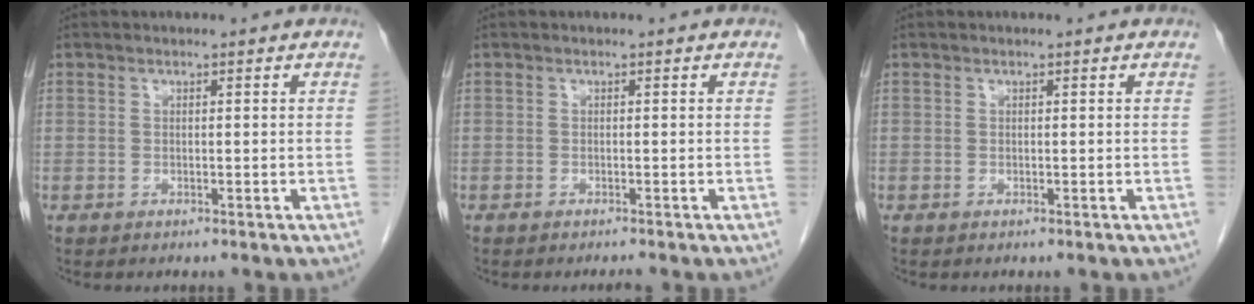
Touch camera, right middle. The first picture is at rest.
{"total": 0.6, "force": [-0.5, -0.2, 0.1], "torque": [-0.005, -0.002, -0.008]}
{"total": 0.0}